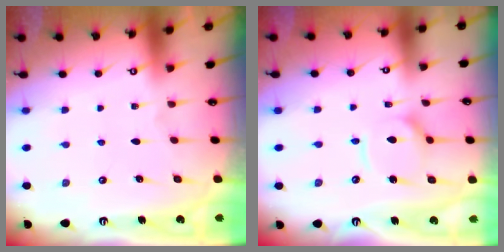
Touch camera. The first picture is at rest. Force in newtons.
{"total": 9.9, "press": 9.8, "slide": 1.1}